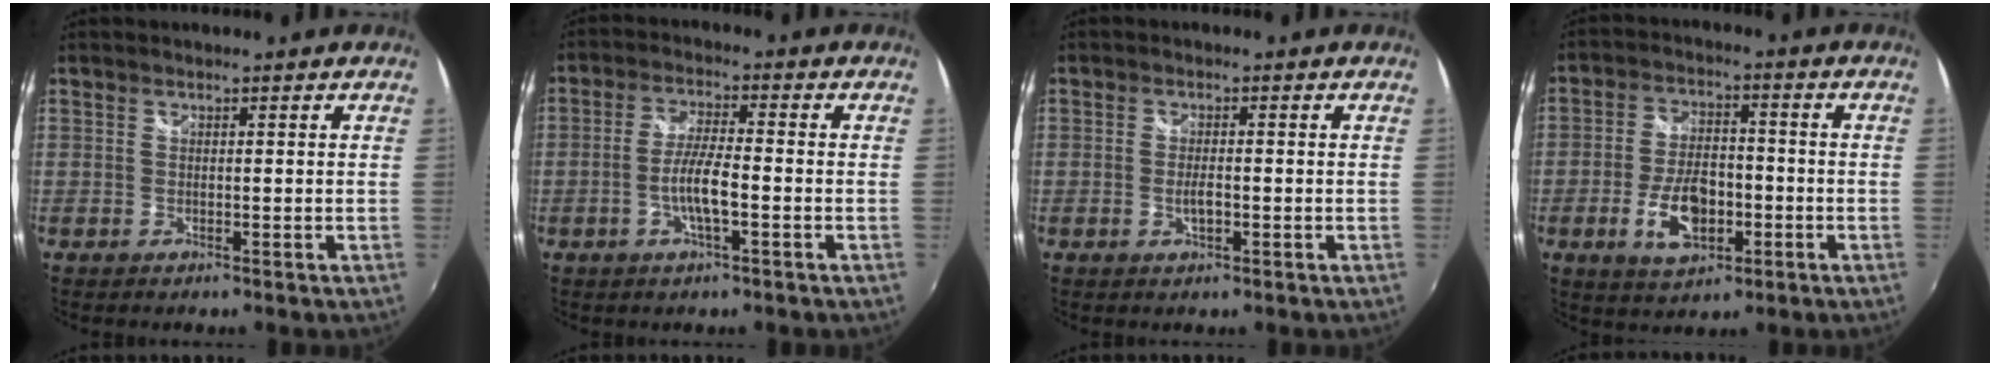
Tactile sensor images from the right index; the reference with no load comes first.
{"total": 6.3, "force": [-2.1, 0.9, 5.8], "torque": [-0.116, -0.001, -0.040]}
{"total": 2.5, "force": [-0.7, 0.9, 2.2], "torque": [-0.041, -0.003, -0.012]}
{"total": 10.2, "force": [-3.5, 5.4, 7.9], "torque": [-0.155, 0.003, -0.053]}